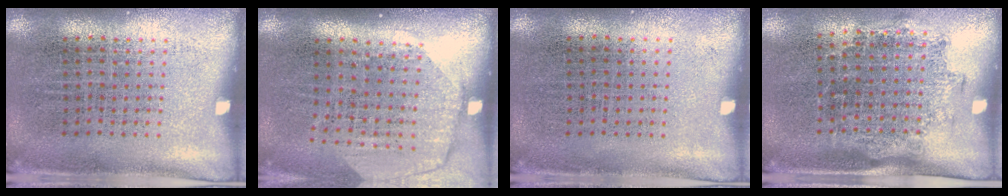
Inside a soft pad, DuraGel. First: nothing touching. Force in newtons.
{"total": 1.9, "press": 1.6, "slide": 1.0}
{"total": 0.0}
{"total": 1.4, "press": 1.1, "slide": 0.8}